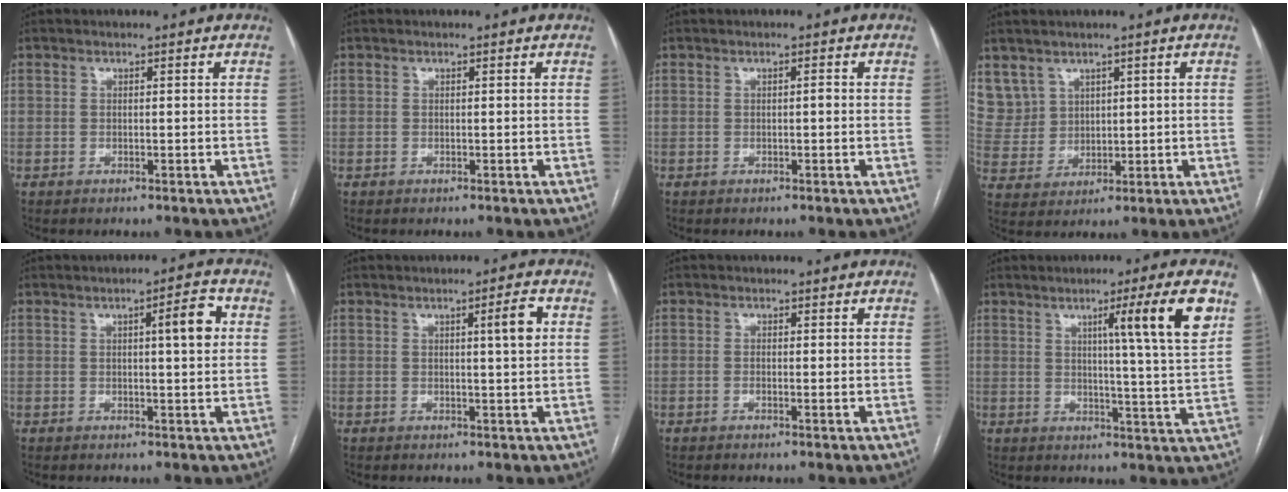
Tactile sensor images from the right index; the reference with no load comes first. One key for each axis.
{"total": 0.0}
{"total": 0.7, "fx": 0.0, "fy": 0.1, "fz": 0.7, "tx": -0.010, "ty": 0.002, "tz": 0.000}
{"total": 7.5, "fx": 4.4, "fy": 6.1, "fz": 0.5, "tx": -0.021, "ty": 0.020, "tz": 0.108}
{"total": 5.3, "fx": 1.3, "fy": 0.7, "fz": 5.1, "tx": -0.070, "ty": 0.008, "tz": 0.017}
{"total": 3.8, "fx": 1.1, "fy": -0.1, "fz": 3.7, "tx": -0.052, "ty": 0.001, "tz": 0.015}
{"total": 1.2, "fx": -0.2, "fy": 0.2, "fz": 1.1, "tx": -0.018, "ty": -0.002, "tz": -0.002}
{"total": 11.3, "fx": 4.9, "fy": -1.9, "fz": 10.0, "tx": -0.141, "ty": -0.006, "tz": 0.070}